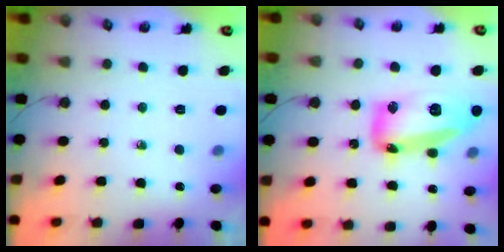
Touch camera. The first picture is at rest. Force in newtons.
{"total": 17.7, "press": 17.6, "slide": 1.4}